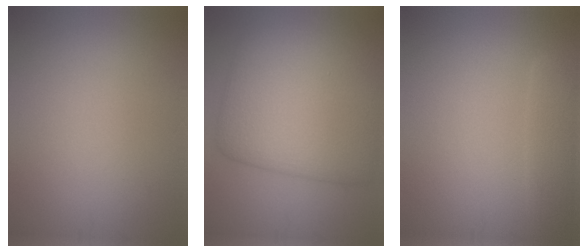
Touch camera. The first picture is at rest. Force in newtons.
{"total": 11.1, "press": 11.1, "slide": 0.3}
{"total": 3.3, "press": 3.3, "slide": 0.1}